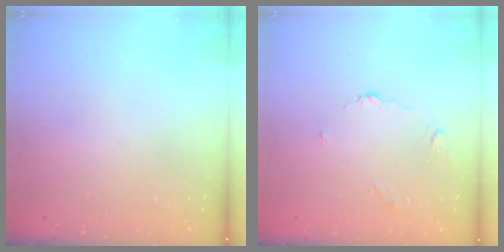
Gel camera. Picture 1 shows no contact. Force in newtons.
{"total": 3.1, "press": 3.1, "slide": 0.4}